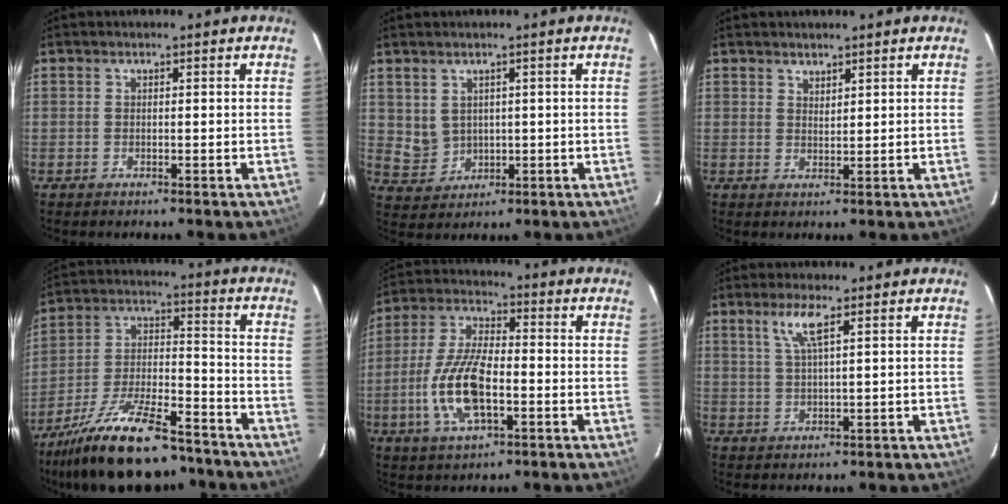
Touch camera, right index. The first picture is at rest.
{"total": 4.4, "force": [1.4, 3.8, 1.6], "torque": [-0.031, 0.006, 0.047]}
{"total": 1.7, "force": [1.6, 0.6, 0.4], "torque": [-0.002, 0.001, 0.028]}
{"total": 21.5, "force": [-16.7, 6.8, 11.7], "torque": [-0.222, -0.012, -0.267]}
{"total": 13.2, "force": [-3.6, 5.2, 11.6], "torque": [-0.245, 0.000, -0.069]}
{"total": 4.3, "force": [2.2, 0.1, 3.6], "torque": [-0.076, 0.001, 0.046]}